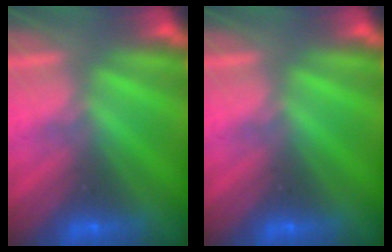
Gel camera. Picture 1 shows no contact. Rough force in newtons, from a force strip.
{"total": 0.0}